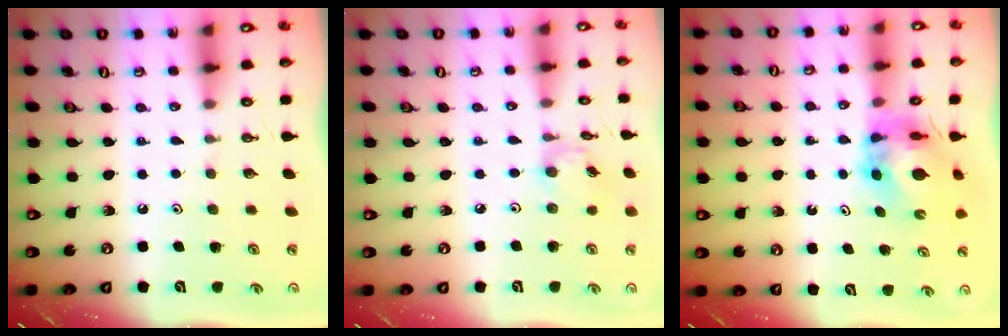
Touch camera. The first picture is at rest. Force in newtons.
{"total": 5.2, "press": 5.2, "slide": 0.3}
{"total": 8.7, "press": 8.7, "slide": 0.9}